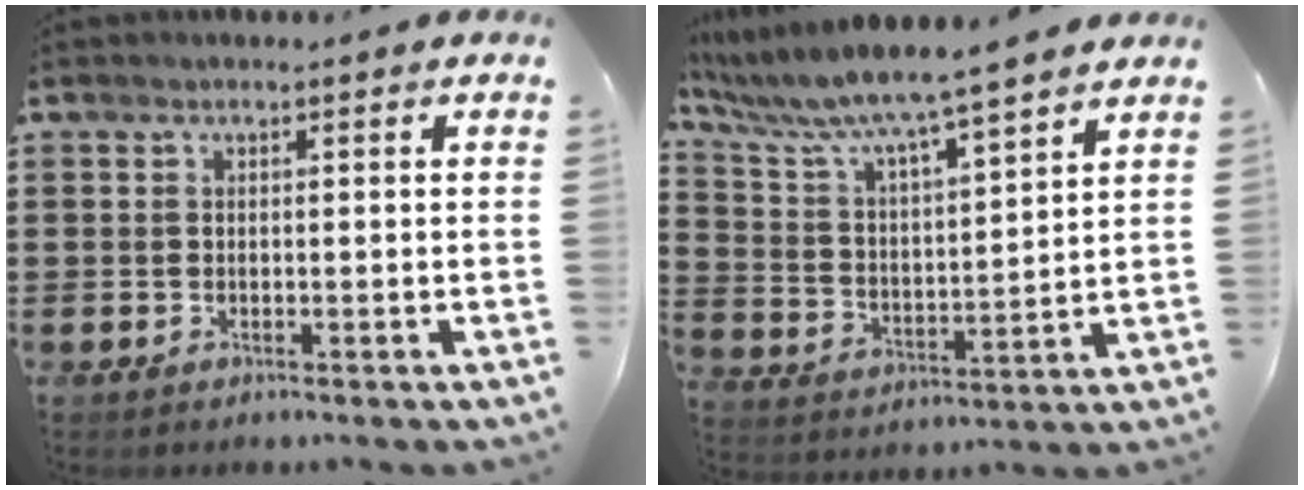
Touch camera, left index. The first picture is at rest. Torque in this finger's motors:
{"motor_torque": [2.14, 0.00, 0.46, 0.06]}